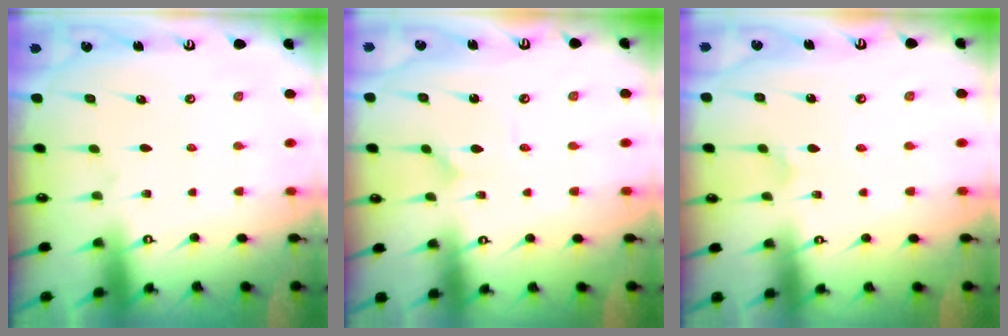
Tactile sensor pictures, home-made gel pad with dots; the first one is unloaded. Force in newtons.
{"total": 1.6, "press": 1.6, "slide": 0.1}
{"total": 2.3, "press": 2.3, "slide": 0.2}